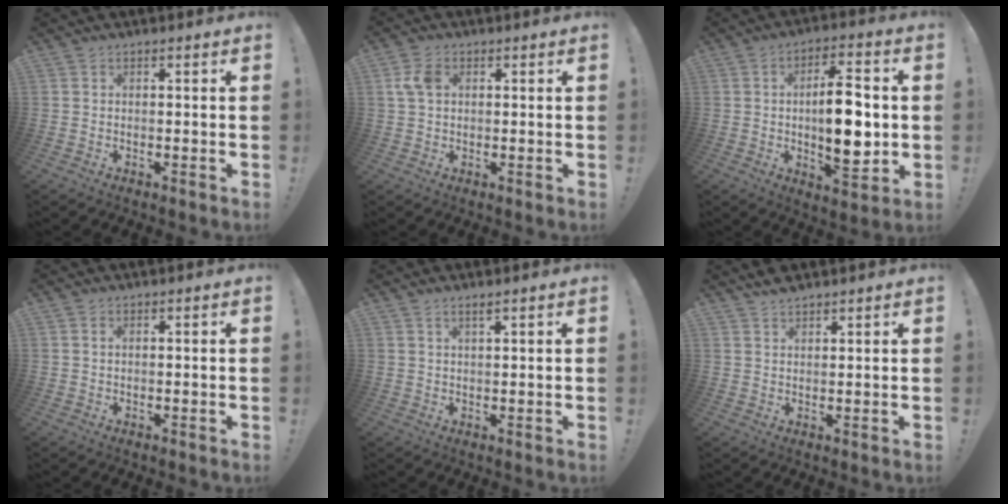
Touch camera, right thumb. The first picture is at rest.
{"total": 5.6, "force": [1.3, 3.9, 3.8], "torque": [-0.073, 0.007, 0.027]}
{"total": 15.2, "force": [-0.3, 6.2, 13.9], "torque": [-0.225, -0.001, -0.015]}
{"total": 0.6, "force": [0.4, 0.2, 0.4], "torque": [-0.010, 0.001, 0.007]}
{"total": 2.0, "force": [1.3, 0.0, 1.5], "torque": [-0.022, -0.004, 0.022]}
{"total": 3.5, "force": [3.2, 1.0, 1.0], "torque": [-0.015, -0.018, 0.060]}